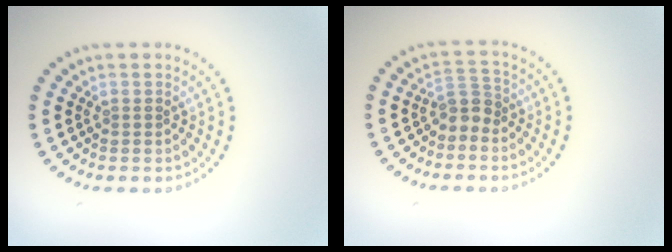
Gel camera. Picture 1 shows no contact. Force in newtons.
{"total": 2.1, "press": 1.6, "slide": 1.4}